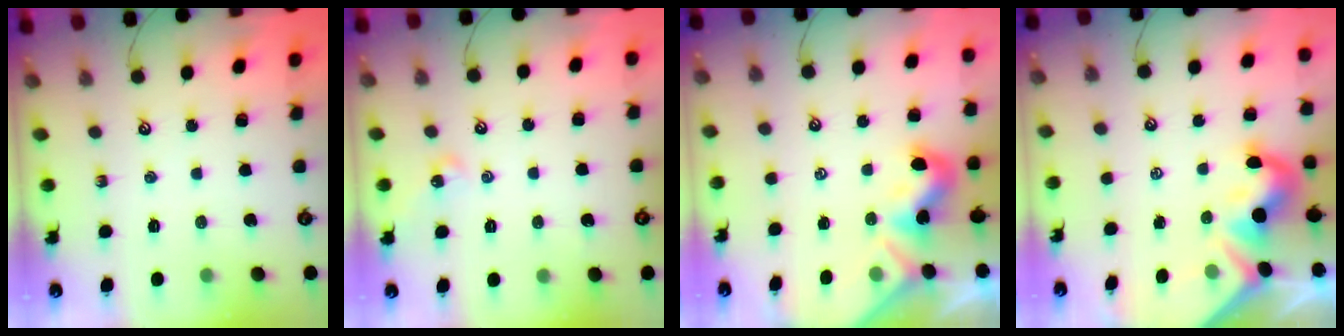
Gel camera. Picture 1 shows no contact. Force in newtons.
{"total": 4.7, "press": 4.7, "slide": 0.7}
{"total": 4.4, "press": 4.4, "slide": 0.7}
{"total": 5.8, "press": 5.7, "slide": 1.2}